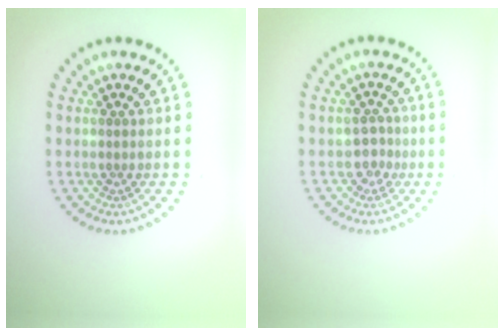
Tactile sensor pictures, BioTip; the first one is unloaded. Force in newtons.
{"total": 1.7, "press": 1.3, "slide": 1.1}